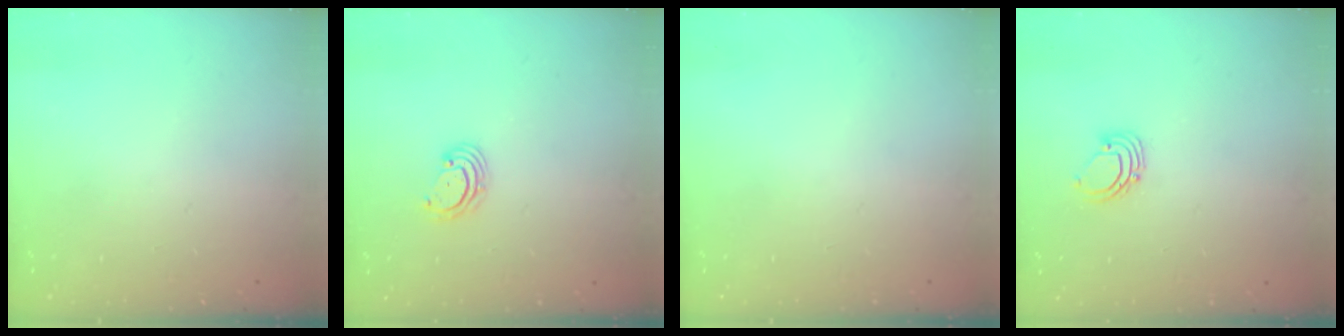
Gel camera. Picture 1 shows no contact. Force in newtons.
{"total": 3.3, "press": 3.3, "slide": 0.5}
{"total": 0.0}
{"total": 2.6, "press": 2.6, "slide": 0.2}